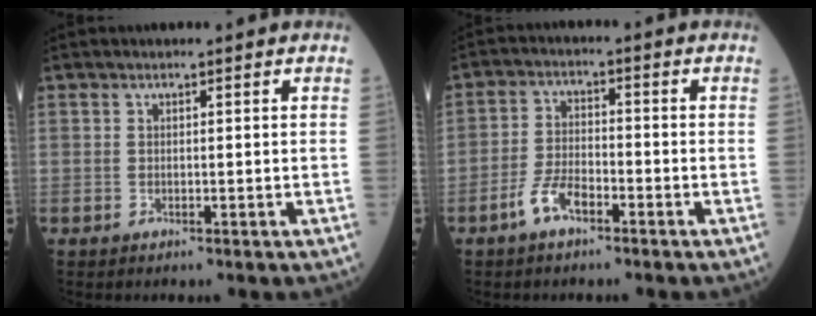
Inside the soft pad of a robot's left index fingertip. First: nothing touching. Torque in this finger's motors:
{"motor_torque": [0.76, 0.56, 0.16, 0.04]}